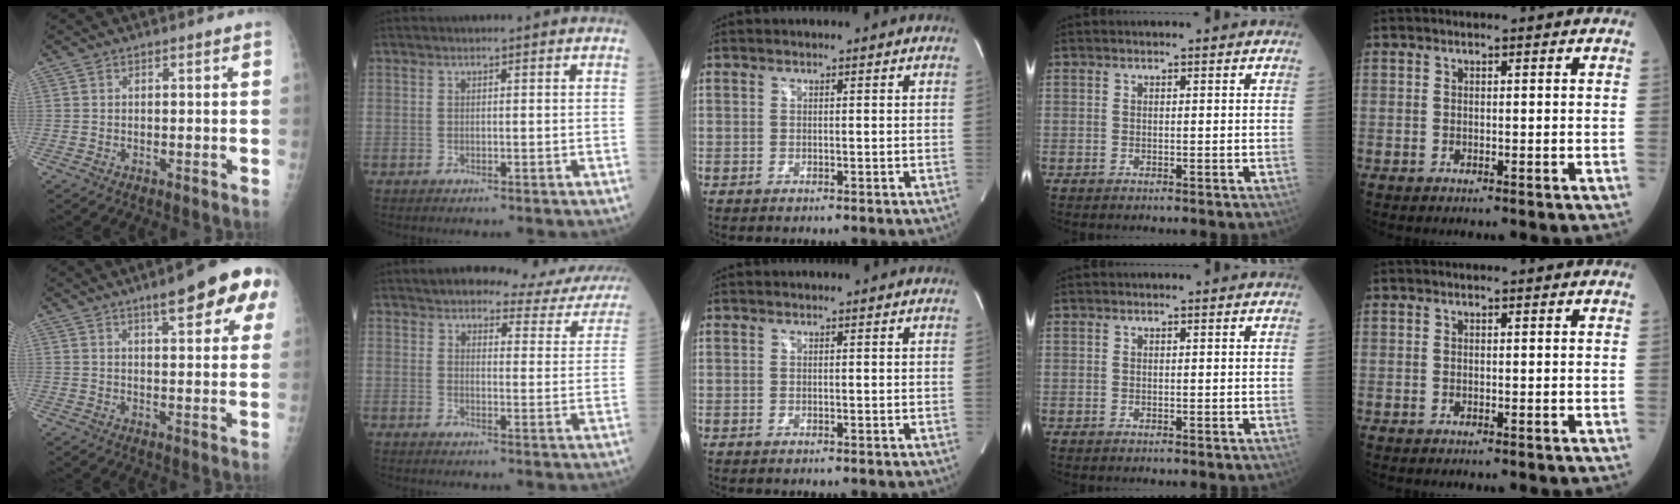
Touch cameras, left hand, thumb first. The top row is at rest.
{"thumb": {"total": 13.5, "force": [7.0, 3.5, 11.0], "torque": [-0.116, -0.013, 0.086]}, "index": {"total": 14.0, "force": [12.9, 3.6, 4.2], "torque": [-0.023, -0.018, 0.127]}}